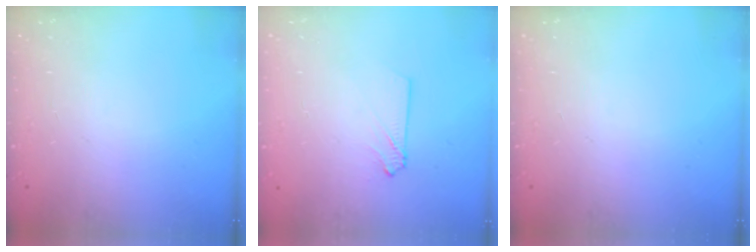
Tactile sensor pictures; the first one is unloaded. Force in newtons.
{"total": 2.4, "press": 2.4, "slide": 0.3}
{"total": 0.0}